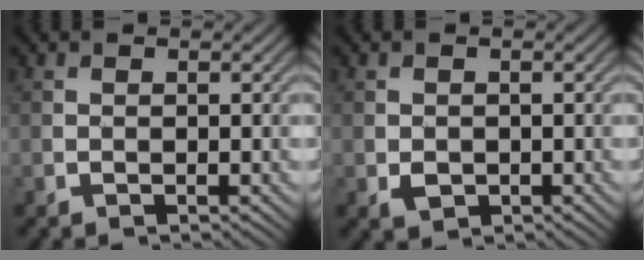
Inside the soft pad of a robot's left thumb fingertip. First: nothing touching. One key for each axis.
{"total": 1.3, "fx": -0.4, "fy": 1.2, "fz": 0.3, "tx": -0.012, "ty": -0.005, "tz": -0.009}